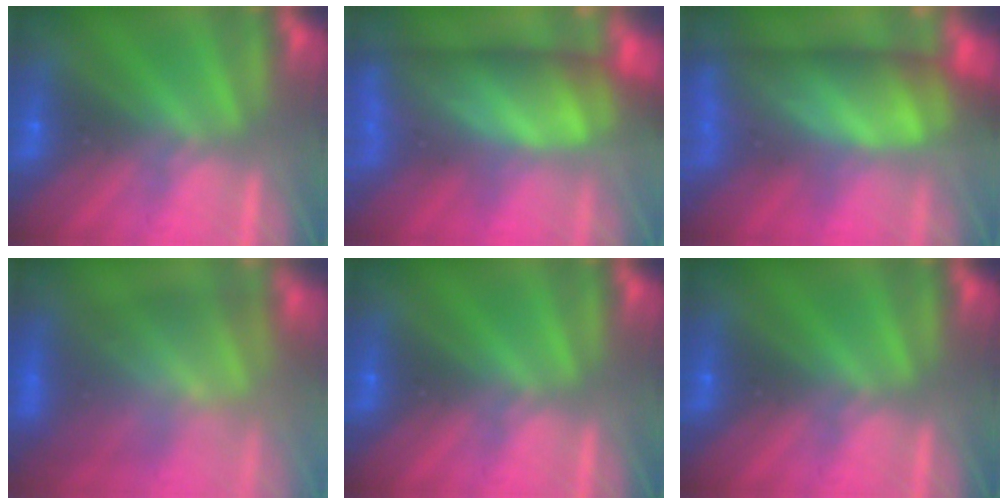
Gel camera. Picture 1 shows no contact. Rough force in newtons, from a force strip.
{"total": 7.8}
{"total": 7.8}
{"total": 9.1}
{"total": 0.0}
{"total": 0.0}